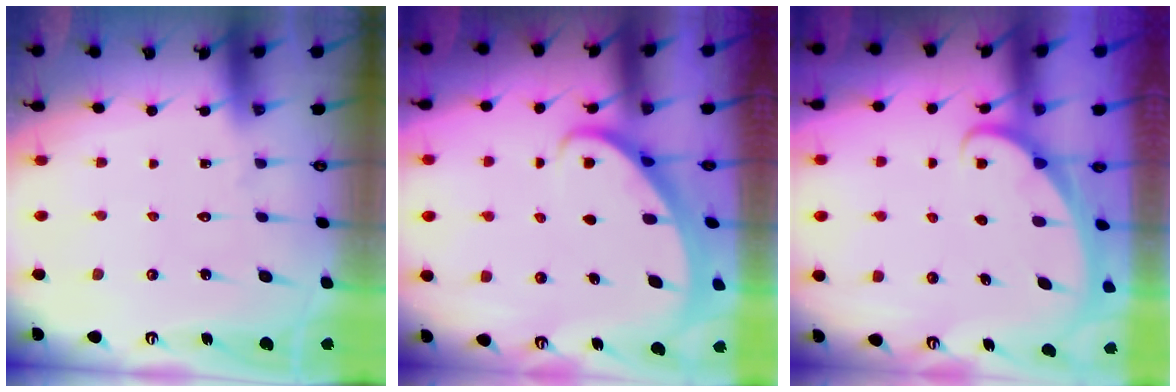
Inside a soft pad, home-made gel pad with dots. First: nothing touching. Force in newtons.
{"total": 2.6, "press": 2.6, "slide": 0.4}
{"total": 1.8, "press": 1.8, "slide": 0.1}